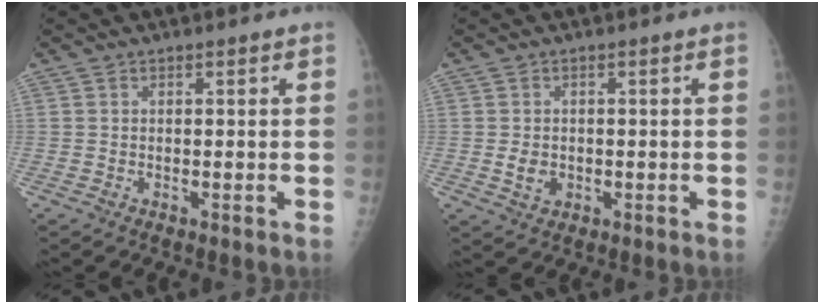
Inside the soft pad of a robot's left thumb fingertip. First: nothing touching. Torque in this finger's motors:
{"motor_torque": [-0.09, 0.09, 0.10, -0.10, 0.00]}